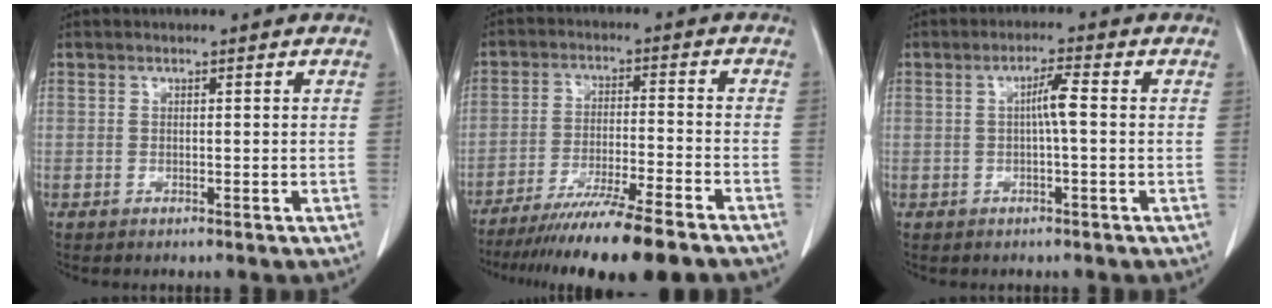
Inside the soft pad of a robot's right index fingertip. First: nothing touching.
{"total": 15.7, "force": [-12.8, -0.4, 9.1], "torque": [-0.144, -0.040, -0.204]}
{"total": 3.4, "force": [0.1, 0.1, 3.4], "torque": [-0.060, 0.005, 0.001]}